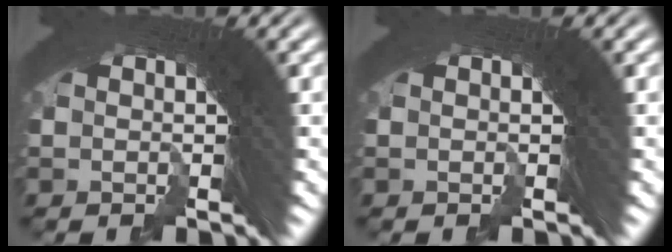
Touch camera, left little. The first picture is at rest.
{"total": 0.0}